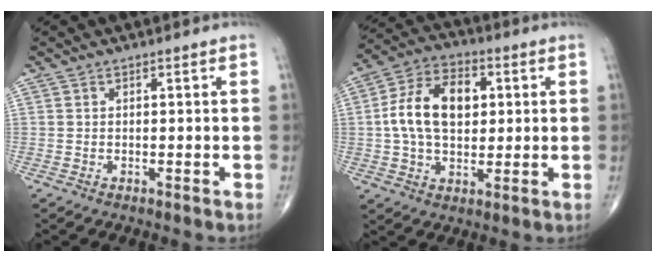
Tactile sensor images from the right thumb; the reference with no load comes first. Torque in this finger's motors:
{"motor_torque": [1.49, 1.67, 0.67, -0.46, 0.30]}